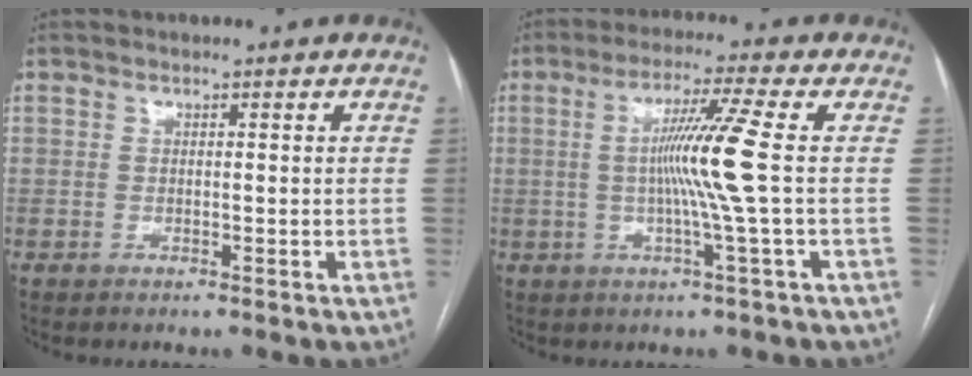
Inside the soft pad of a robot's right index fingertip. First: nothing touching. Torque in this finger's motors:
{"motor_torque": [0.82, -0.14, 0.55, 0.16]}